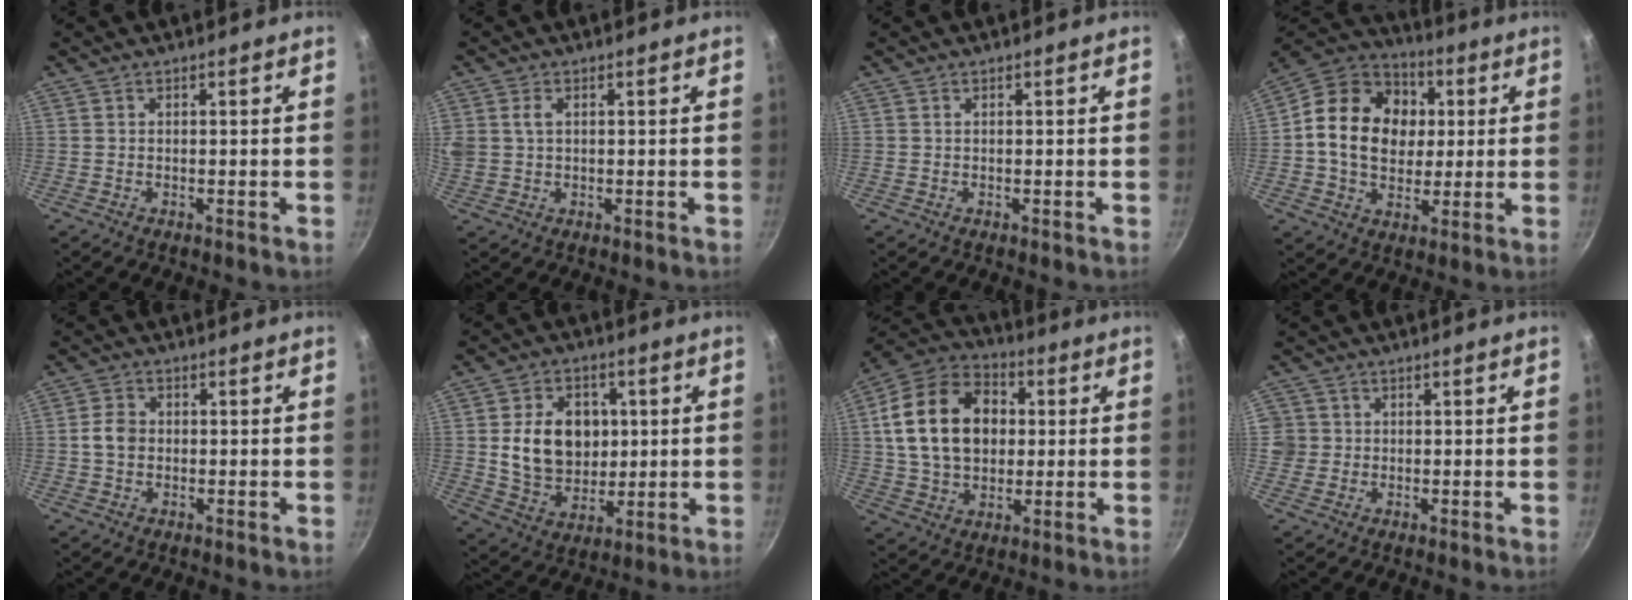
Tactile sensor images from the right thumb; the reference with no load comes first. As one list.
[{"total": 4.6, "force": [1.2, 3.3, 3.0], "torque": [-0.059, 0.004, 0.024]}, {"total": 0.0}, {"total": 19.0, "force": [2.3, 14.9, 11.6], "torque": [-0.172, 0.019, 0.031]}, {"total": 3.8, "force": [-0.2, 3.0, 2.3], "torque": [-0.032, 0.011, -0.009]}, {"total": 14.3, "force": [1.7, 10.9, 9.0], "torque": [-0.123, -0.002, 0.036]}, {"total": 19.7, "force": [2.8, 14.3, 13.3], "torque": [-0.209, 0.021, 0.043]}, {"total": 3.9, "force": [-0.1, 3.9, 0.8], "torque": [0.008, 0.011, -0.005]}]